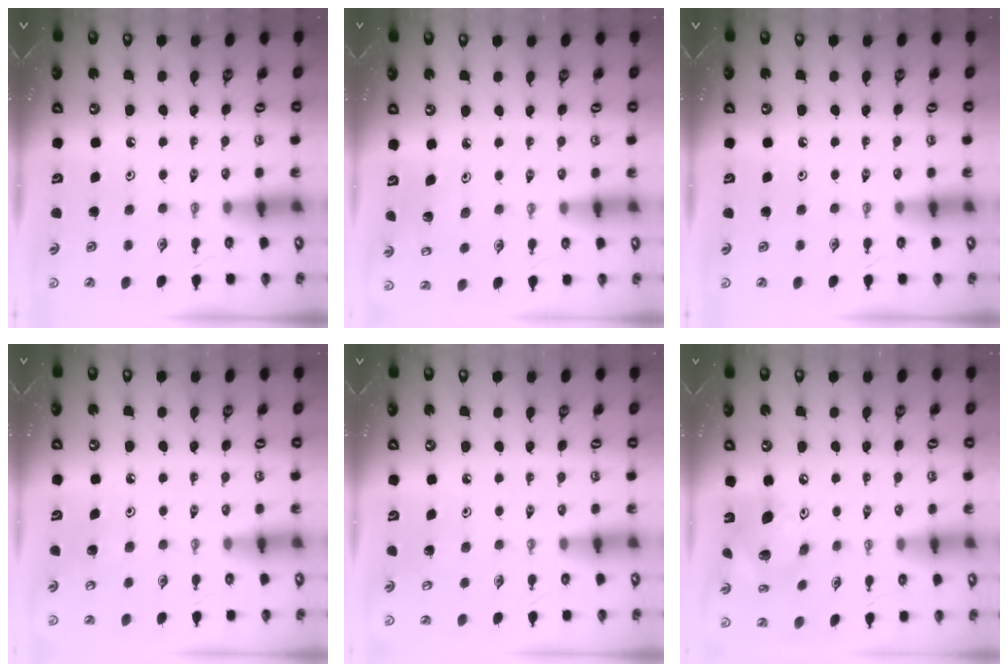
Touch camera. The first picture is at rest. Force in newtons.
{"total": 3.0, "press": 3.0, "slide": 0.5}
{"total": 0.0}
{"total": 6.5, "press": 6.4, "slide": 0.7}
{"total": 4.0, "press": 4.0, "slide": 0.3}
{"total": 15.5, "press": 15.3, "slide": 2.9}